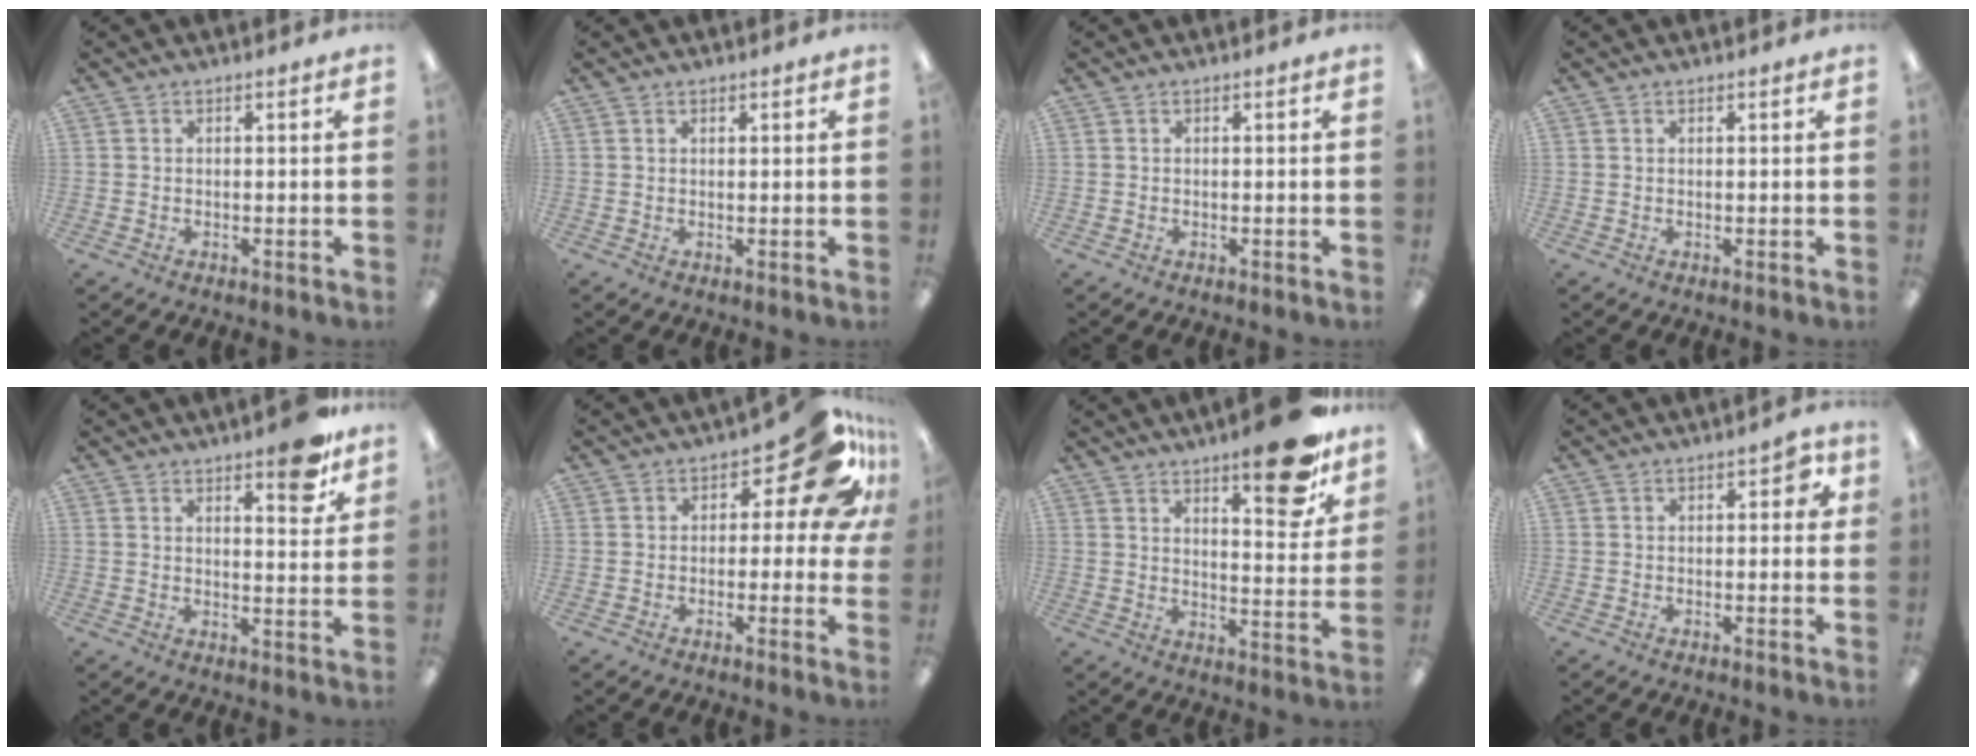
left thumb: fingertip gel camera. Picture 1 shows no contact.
{"total": 0.6, "force": [0.5, 0.3, 0.2], "torque": [0.002, -0.001, 0.007]}
{"total": 0.0}
{"total": 0.0}
{"total": 8.1, "force": [5.9, 2.6, 4.8], "torque": [-0.046, -0.039, 0.094]}
{"total": 14.0, "force": [6.9, 6.2, 10.5], "torque": [-0.135, -0.042, 0.115]}
{"total": 14.5, "force": [10.3, 4.1, 9.5], "torque": [-0.114, -0.068, 0.162]}
{"total": 4.3, "force": [1.1, 2.3, 3.4], "torque": [-0.044, 0.002, 0.015]}